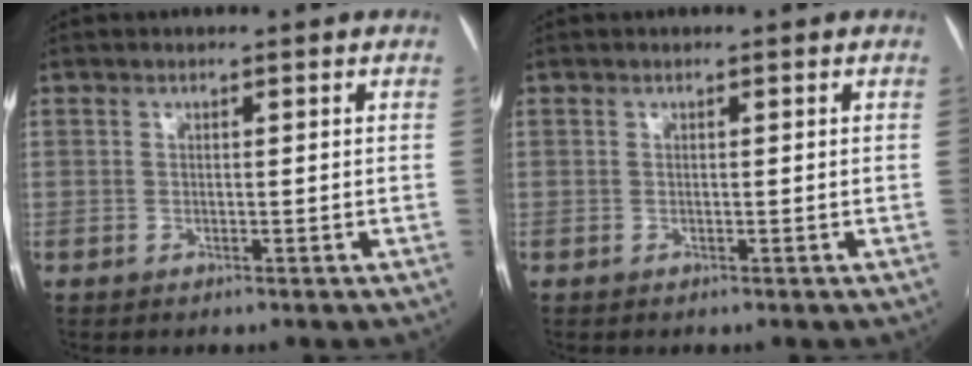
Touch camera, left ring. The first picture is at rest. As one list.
[{"total": 0.0}]